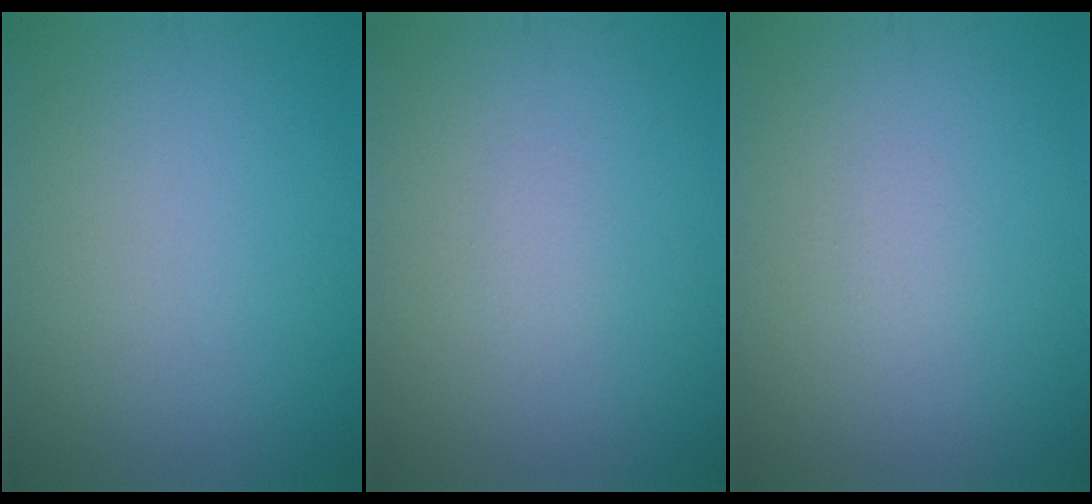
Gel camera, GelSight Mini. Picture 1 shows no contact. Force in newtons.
{"total": 0.6, "press": 0.6, "slide": 0.0}
{"total": 0.6, "press": 0.6, "slide": 0.0}